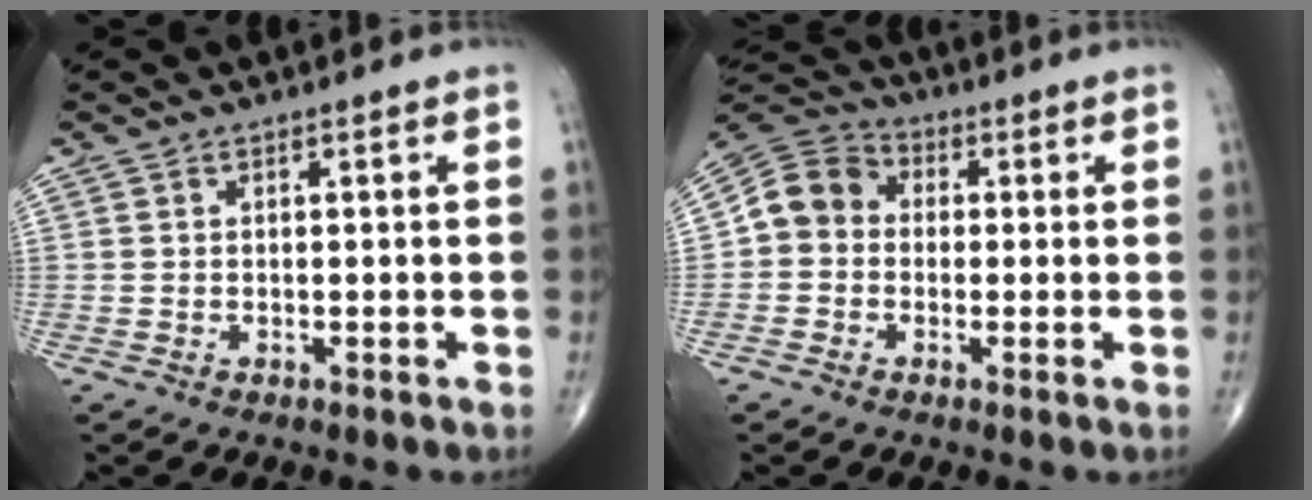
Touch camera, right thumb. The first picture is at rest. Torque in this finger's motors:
{"motor_torque": [-0.06, 0.16, 0.09, -0.08, 0.04]}